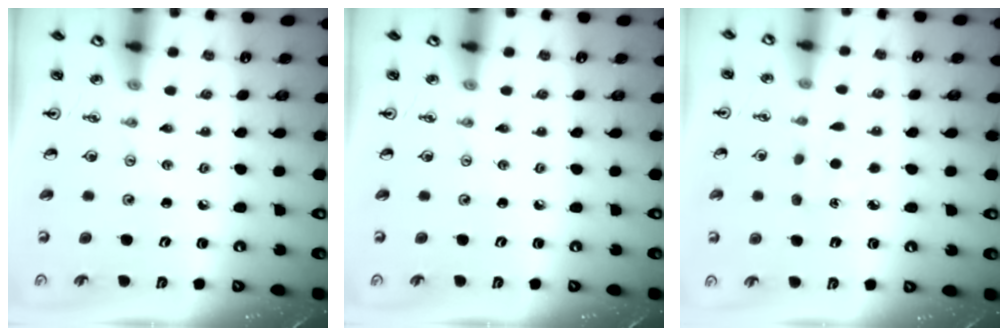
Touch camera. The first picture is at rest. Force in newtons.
{"total": 0.0}
{"total": 2.4, "press": 2.4, "slide": 0.3}